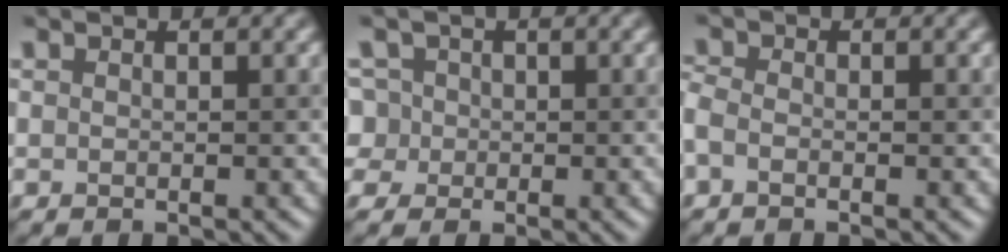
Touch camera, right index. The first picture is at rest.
{"total": 4.6, "force": [0.9, 4.2, 1.7], "torque": [-0.029, 0.035, -0.006]}
{"total": 2.0, "force": [-0.7, 1.3, 1.3], "torque": [-0.033, 0.005, -0.018]}